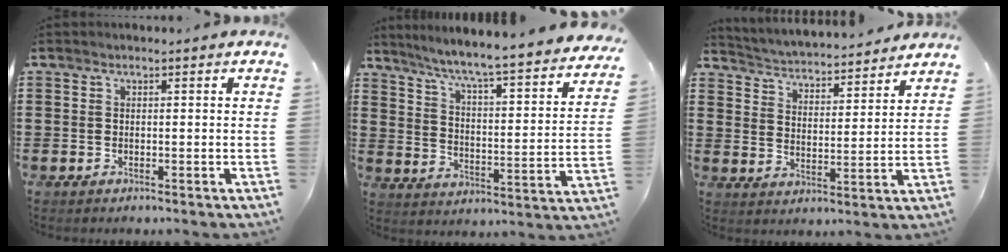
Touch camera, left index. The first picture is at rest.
{"total": 4.8, "force": [4.2, -0.6, 2.3], "torque": [-0.066, -0.049, 0.059]}
{"total": 3.6, "force": [3.6, -0.2, -0.2], "torque": [-0.019, -0.034, 0.056]}